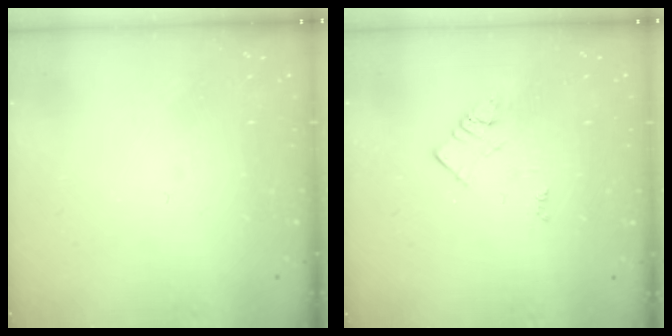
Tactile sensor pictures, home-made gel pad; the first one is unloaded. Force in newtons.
{"total": 2.3, "press": 2.3, "slide": 0.3}